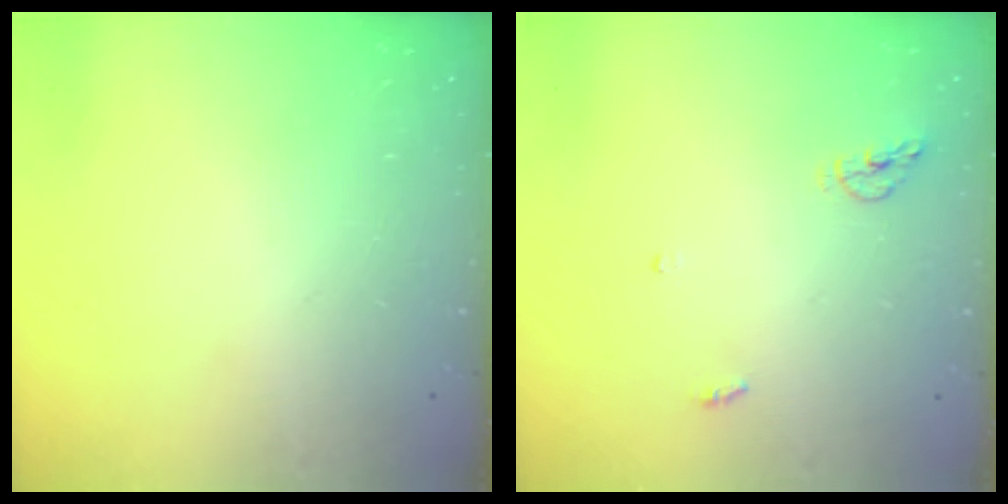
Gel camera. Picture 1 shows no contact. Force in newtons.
{"total": 5.4, "press": 5.4, "slide": 0.5}